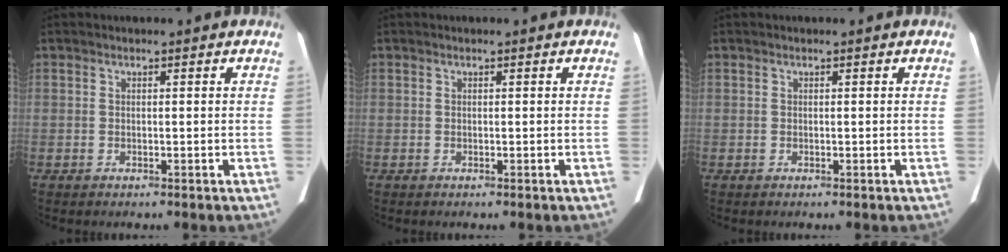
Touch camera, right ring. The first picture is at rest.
{"total": 0.0}
{"total": 0.0}